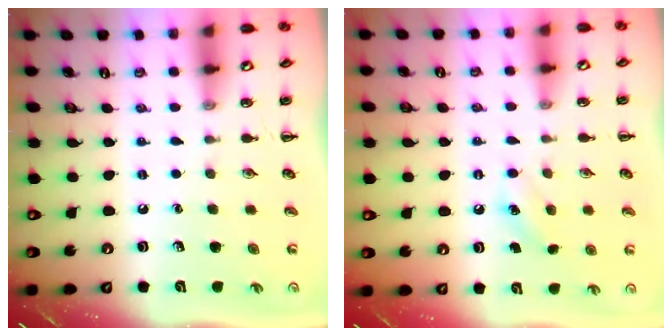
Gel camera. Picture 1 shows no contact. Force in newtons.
{"total": 7.2, "press": 7.1, "slide": 1.4}